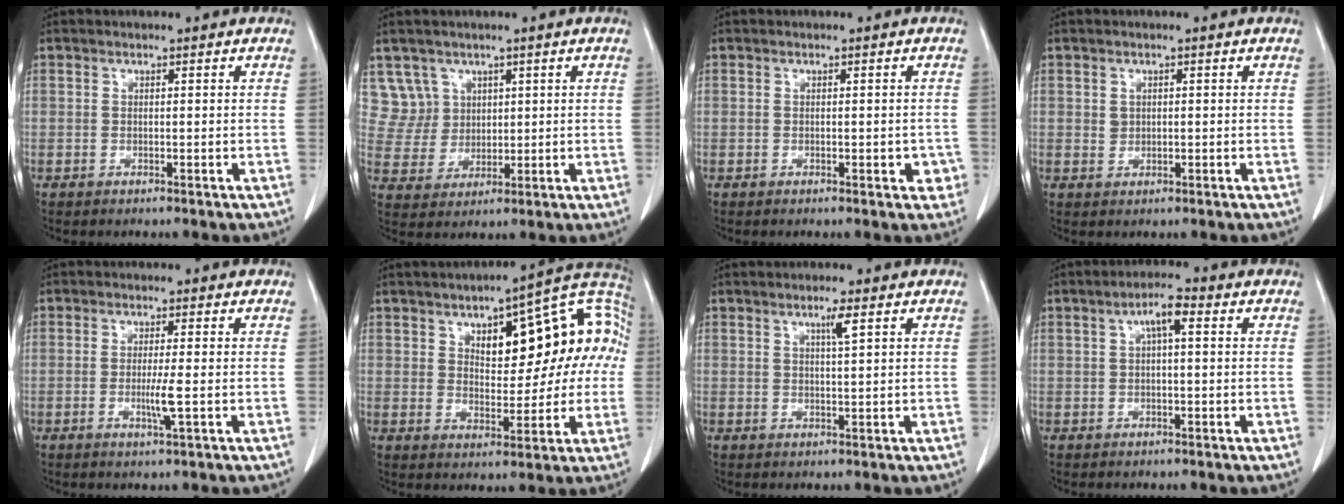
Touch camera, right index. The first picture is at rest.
{"total": 5.8, "force": [3.2, 4.9, -0.5], "torque": [0.014, 0.008, 0.073]}
{"total": 2.3, "force": [-0.6, 1.2, 1.8], "torque": [-0.010, 0.006, -0.003]}
{"total": 1.3, "force": [0.3, 1.1, 0.5], "torque": [-0.007, -0.002, 0.008]}
{"total": 3.1, "force": [-0.7, -0.4, 3.0], "torque": [-0.057, -0.008, -0.012]}
{"total": 17.2, "force": [3.7, 7.4, 15.0], "torque": [-0.196, 0.043, 0.049]}
{"total": 2.3, "force": [1.1, -0.2, 2.0], "torque": [-0.037, -0.003, 0.020]}
{"total": 3.7, "force": [1.0, 0.7, 3.5], "torque": [-0.062, 0.012, 0.015]}